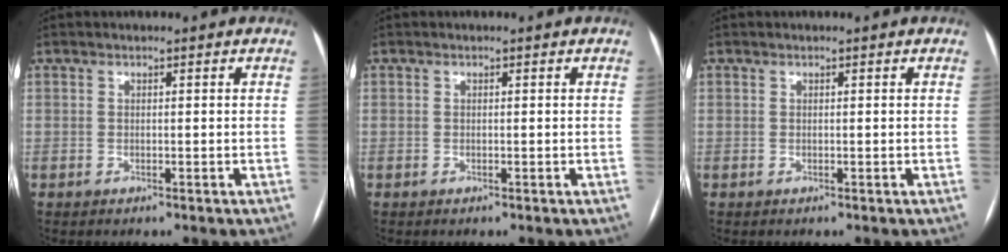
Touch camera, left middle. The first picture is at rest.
{"total": 0.0}
{"total": 0.0}